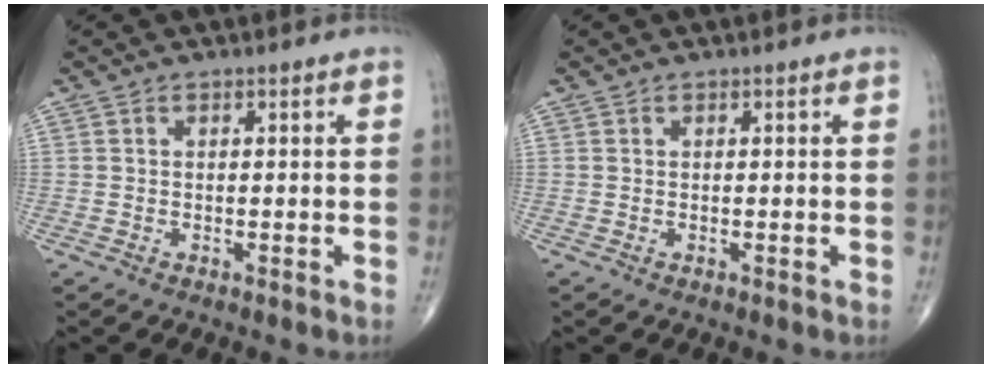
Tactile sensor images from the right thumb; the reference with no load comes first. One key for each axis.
{"total": 0.0}